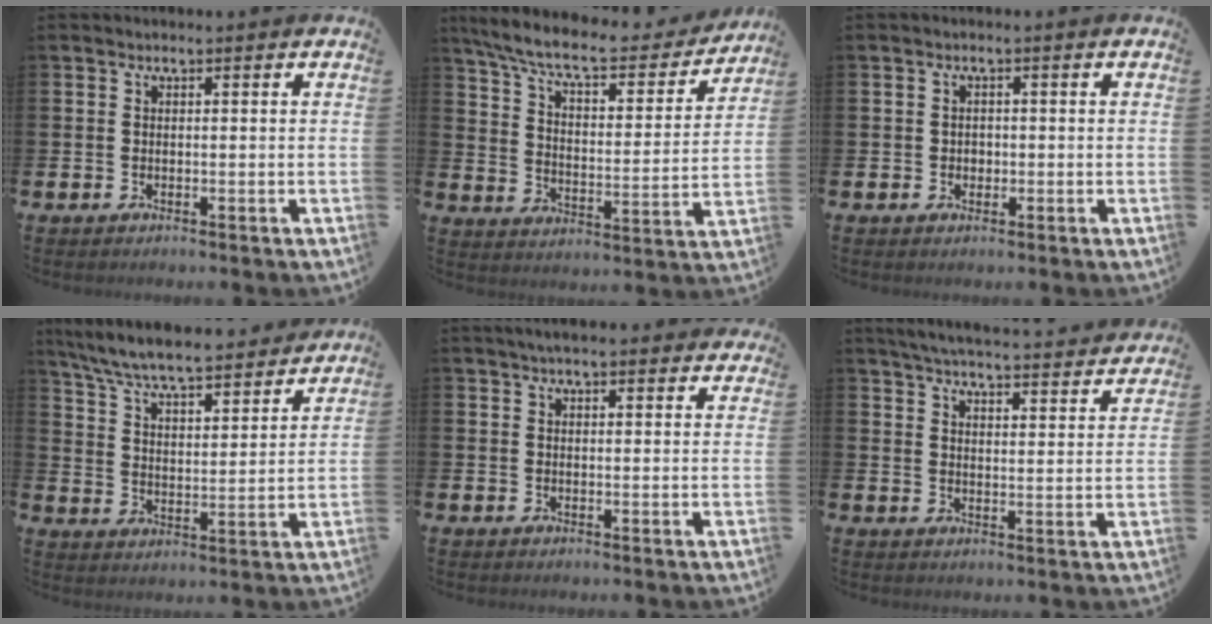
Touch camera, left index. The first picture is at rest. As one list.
[{"total": 9.0, "force": [8.0, 1.8, 3.8], "torque": [-0.103, -0.054, 0.133]}, {"total": 1.2, "force": [0.0, 1.1, 0.4], "torque": [0.002, 0.004, -0.005]}, {"total": 7.6, "force": [7.2, 0.6, 2.3], "torque": [-0.078, -0.052, 0.125]}, {"total": 3.0, "force": [2.7, 0.6, 1.2], "torque": [-0.024, -0.005, 0.049]}, {"total": 5.6, "force": [5.5, 0.3, 1.2], "torque": [-0.039, -0.043, 0.094]}]